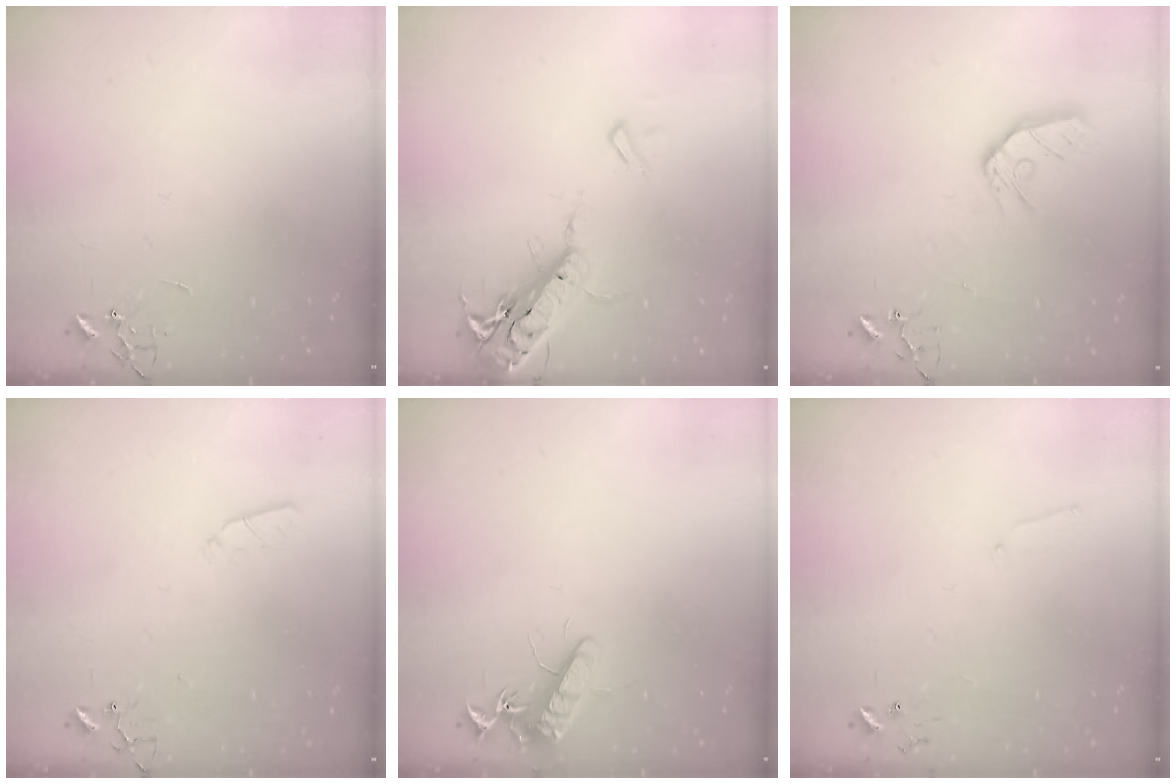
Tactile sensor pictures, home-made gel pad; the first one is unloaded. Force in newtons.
{"total": 19.4, "press": 19.0, "slide": 4.2}
{"total": 10.7, "press": 10.6, "slide": 1.2}
{"total": 2.9, "press": 2.8, "slide": 0.5}
{"total": 11.9, "press": 11.8, "slide": 1.3}
{"total": 5.1, "press": 5.0, "slide": 0.6}